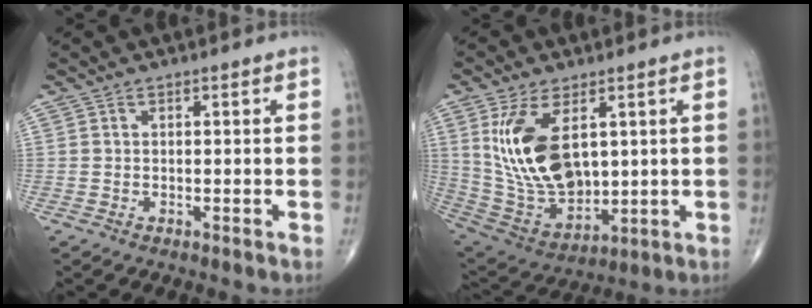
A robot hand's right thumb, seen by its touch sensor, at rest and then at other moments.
{"total": 17.0, "force": [4.4, 9.4, 13.5], "torque": [-0.240, -0.022, 0.109]}